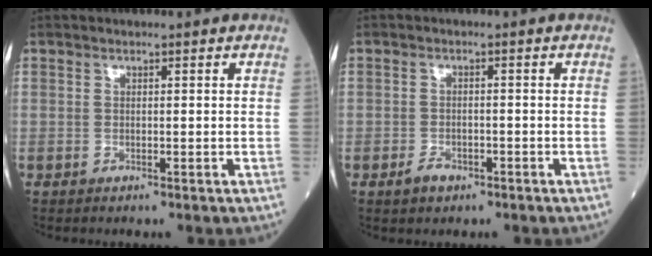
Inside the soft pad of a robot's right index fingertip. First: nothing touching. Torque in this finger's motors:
{"motor_torque": [-0.07, -0.11, 0.02, -0.01]}